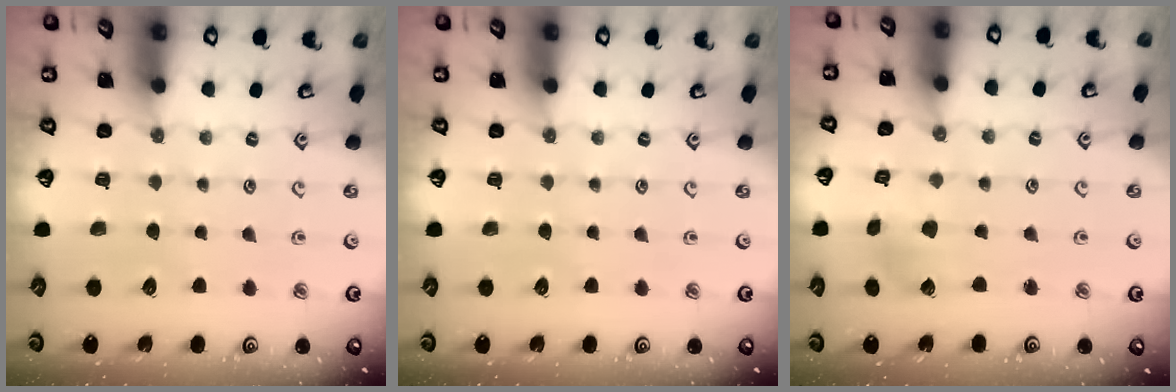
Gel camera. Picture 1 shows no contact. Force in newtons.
{"total": 0.0}
{"total": 2.2, "press": 2.2, "slide": 0.4}